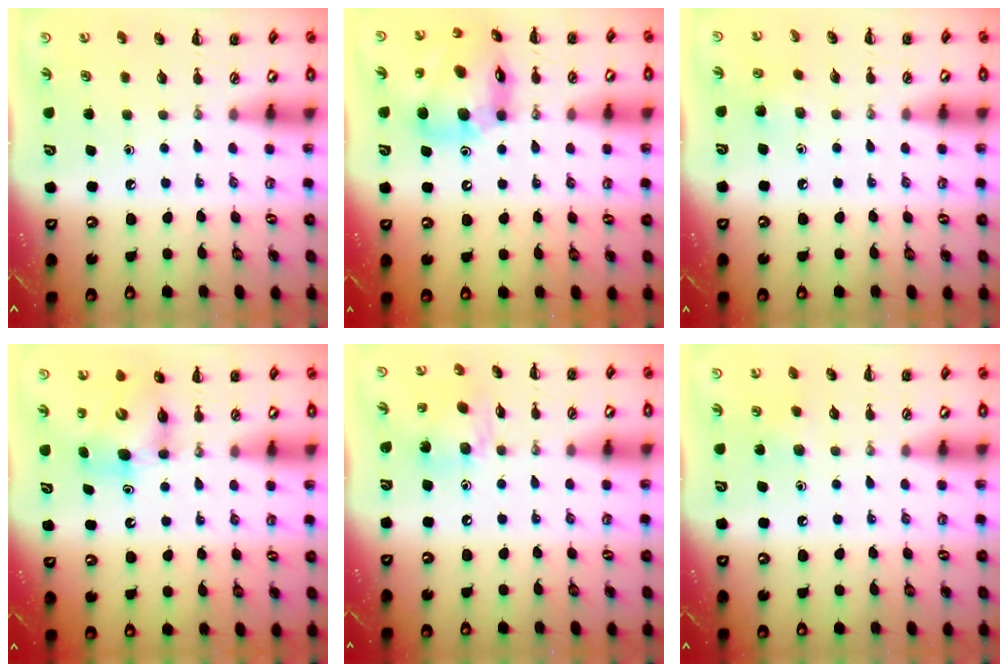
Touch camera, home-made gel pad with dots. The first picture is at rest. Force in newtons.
{"total": 17.1, "press": 16.3, "slide": 5.0}
{"total": 4.1, "press": 3.9, "slide": 1.4}
{"total": 6.7, "press": 6.7, "slide": 0.6}
{"total": 10.7, "press": 10.6, "slide": 1.4}
{"total": 5.4, "press": 5.2, "slide": 1.6}